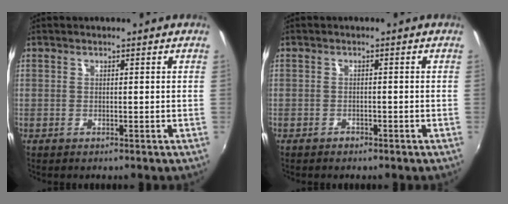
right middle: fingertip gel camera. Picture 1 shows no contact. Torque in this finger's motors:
{"motor_torque": [-0.20, -0.27, -0.15, -0.01]}